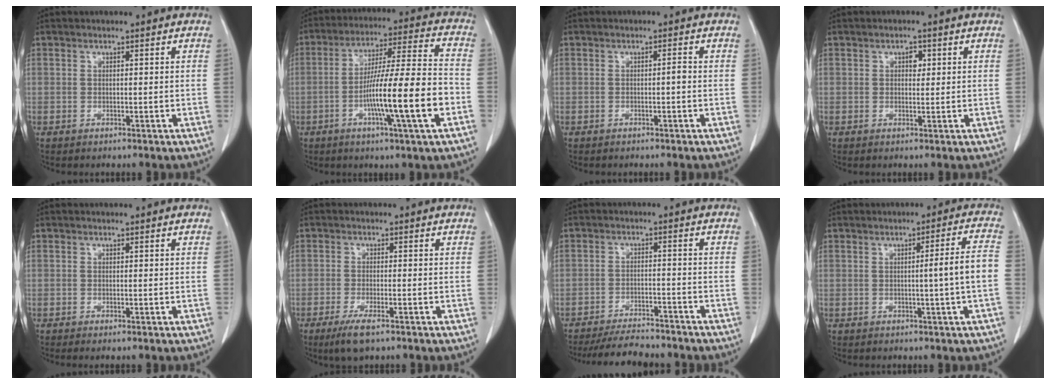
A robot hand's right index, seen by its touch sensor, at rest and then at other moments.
{"total": 15.7, "force": [-4.6, -0.1, 15.0], "torque": [-0.255, 0.000, -0.079]}
{"total": 0.8, "force": [-0.2, 0.1, 0.8], "torque": [-0.012, 0.001, -0.003]}
{"total": 1.6, "force": [0.5, 1.0, 1.1], "torque": [-0.014, 0.001, 0.006]}
{"total": 0.6, "force": [-0.4, 0.0, 0.4], "torque": [-0.011, -0.002, -0.006]}
{"total": 4.7, "force": [-3.1, 0.8, 3.5], "torque": [-0.072, -0.012, -0.053]}
{"total": 7.3, "force": [-6.8, 1.7, 2.1], "torque": [-0.028, -0.008, -0.107]}
{"total": 5.5, "force": [-0.8, -1.1, 5.3], "torque": [-0.071, 0.005, -0.012]}